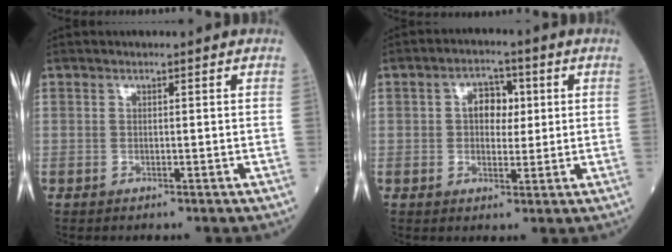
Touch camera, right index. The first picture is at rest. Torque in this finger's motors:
{"motor_torque": [0.49, 0.11, 0.30, 0.06]}